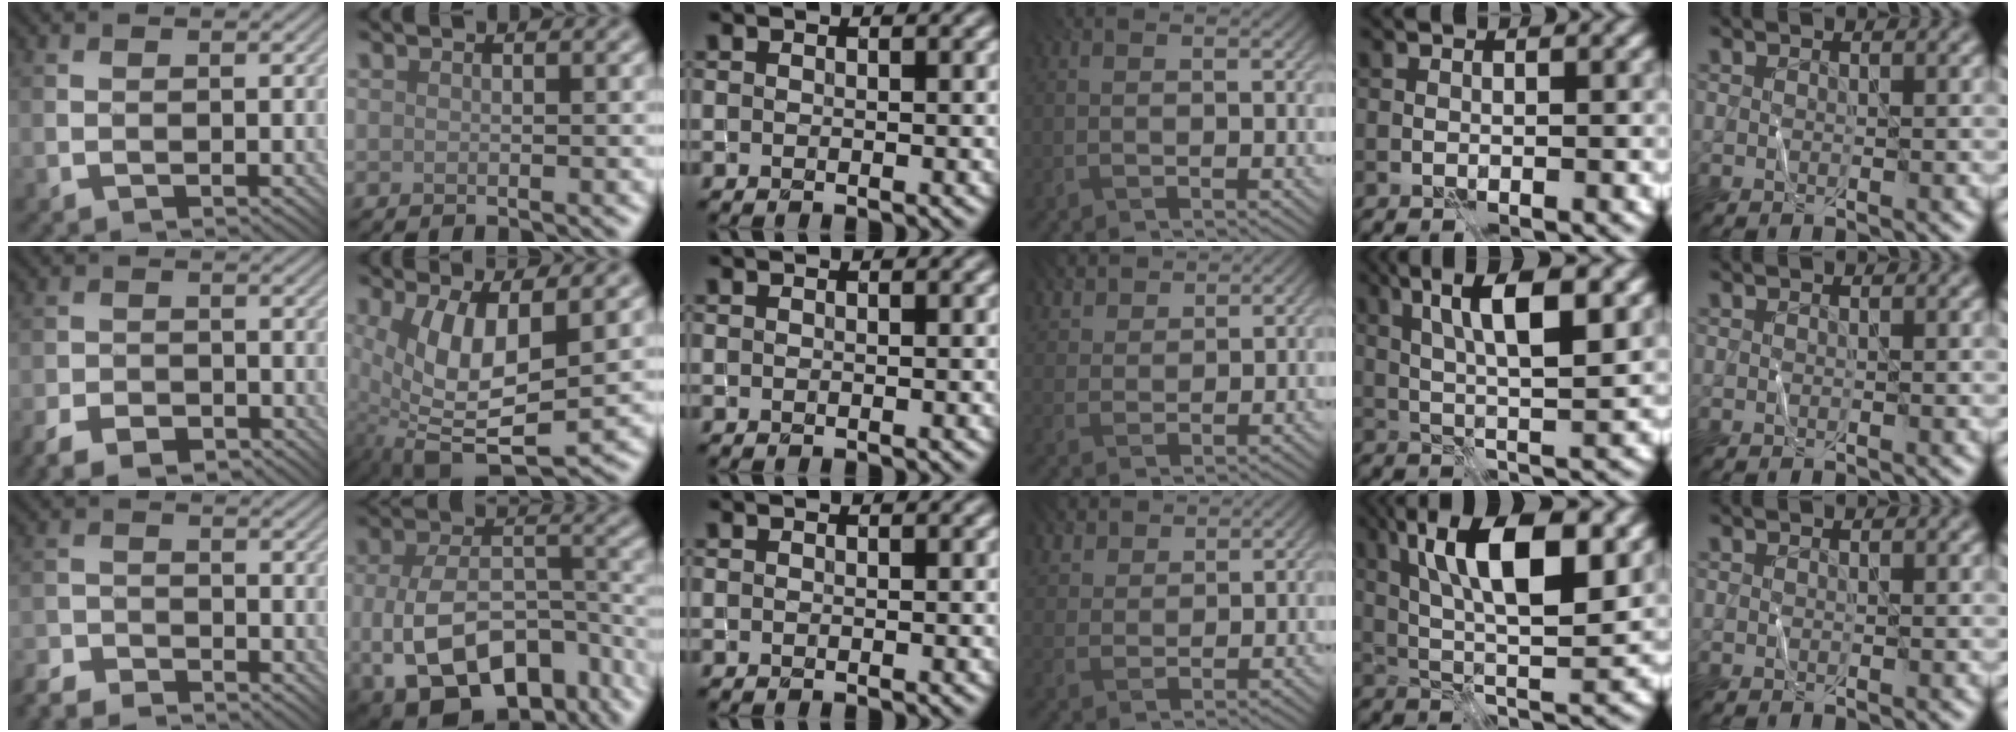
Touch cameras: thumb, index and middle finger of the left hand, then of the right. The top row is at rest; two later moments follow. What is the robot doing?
{"motion": "fold", "object": "shorts"}